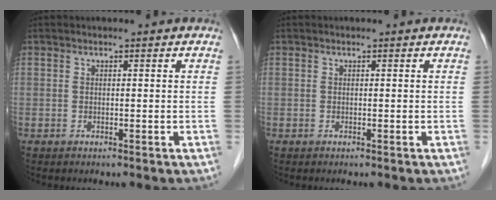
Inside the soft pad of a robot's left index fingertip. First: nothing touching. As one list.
[{"total": 0.0}]